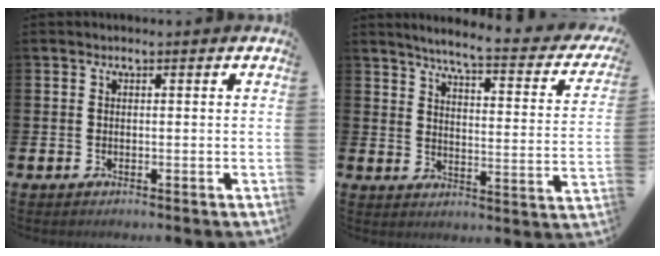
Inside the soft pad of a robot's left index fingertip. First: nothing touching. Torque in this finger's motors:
{"motor_torque": [0.22, -0.50, 0.10, 0.05]}